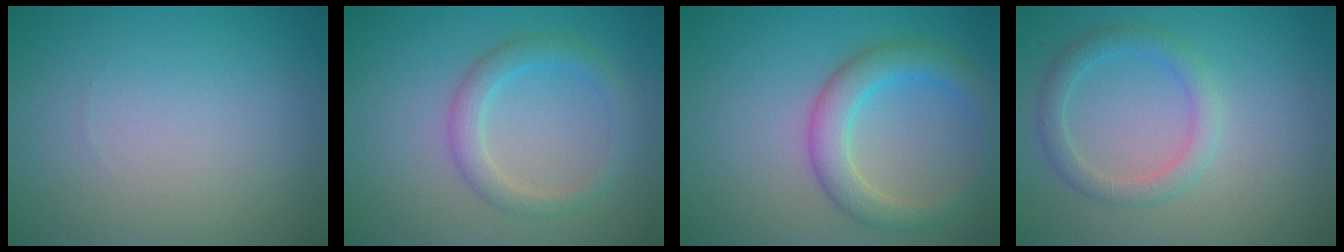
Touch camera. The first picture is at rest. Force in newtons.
{"total": 2.7, "press": 2.7, "slide": 0.1}
{"total": 4.2, "press": 4.2, "slide": 0.1}
{"total": 2.4, "press": 2.4, "slide": 0.1}